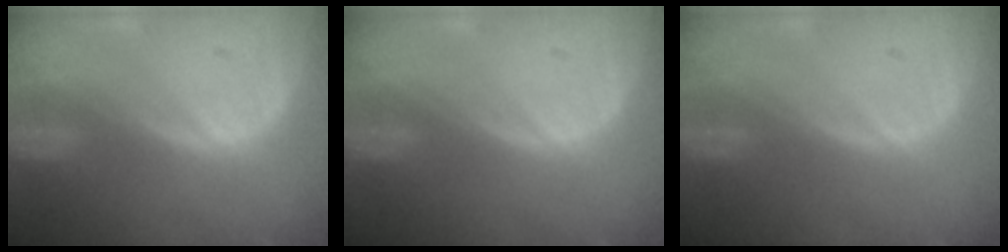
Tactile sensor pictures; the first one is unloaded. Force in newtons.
{"total": 0.0}
{"total": 0.0}